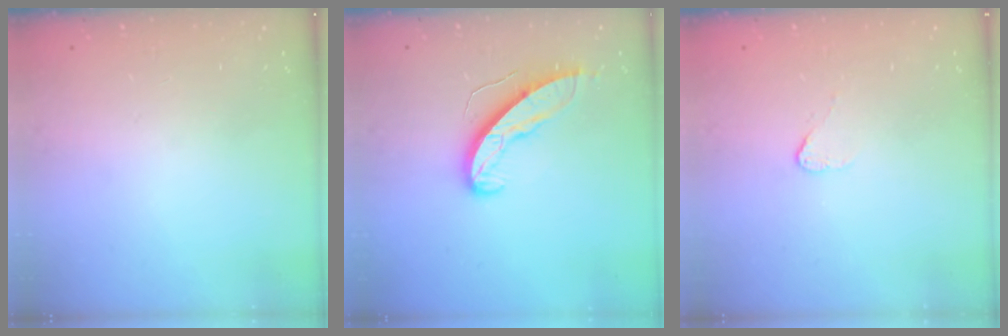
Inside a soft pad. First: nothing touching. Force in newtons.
{"total": 9.3, "press": 9.2, "slide": 0.7}
{"total": 2.7, "press": 2.7, "slide": 0.3}